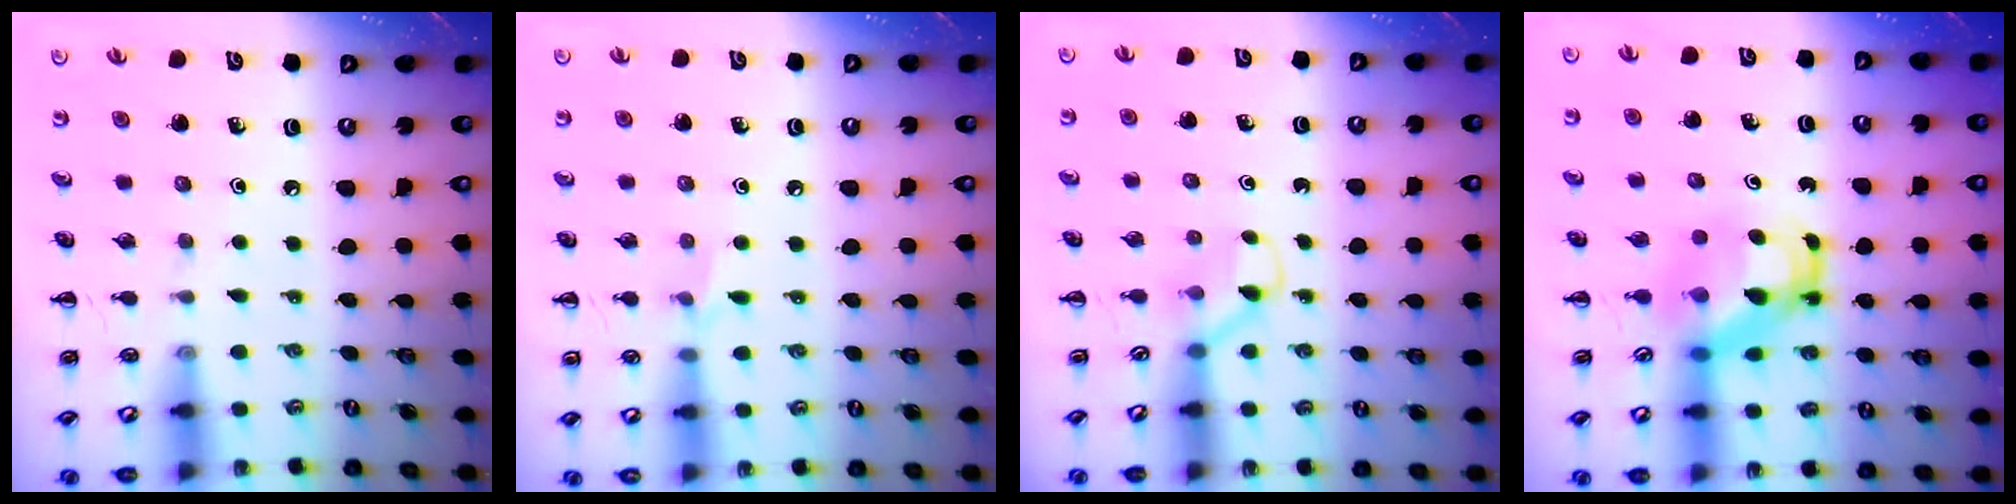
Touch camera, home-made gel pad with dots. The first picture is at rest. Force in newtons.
{"total": 5.0, "press": 4.7, "slide": 1.7}
{"total": 2.5, "press": 2.3, "slide": 0.9}
{"total": 5.2, "press": 5.2, "slide": 0.7}